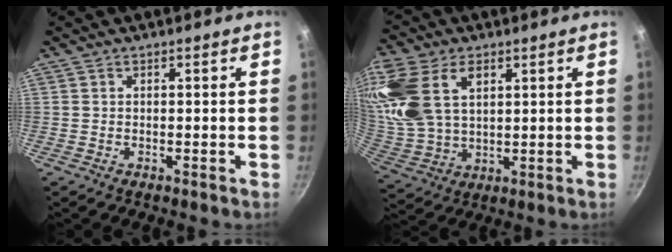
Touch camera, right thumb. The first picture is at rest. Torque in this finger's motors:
{"motor_torque": [0.80, 4.21, 0.32, 0.33, 0.23]}